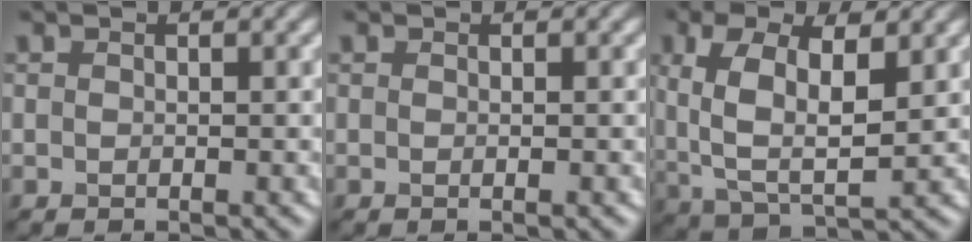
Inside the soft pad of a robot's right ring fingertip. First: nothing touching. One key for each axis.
{"total": 0.7, "fx": -0.1, "fy": 0.2, "fz": 0.6, "tx": -0.007, "ty": -0.001, "tz": -0.003}
{"total": 7.3, "fx": 1.6, "fy": 3.7, "fz": 6.1, "tx": -0.130, "ty": 0.000, "tz": 0.028}